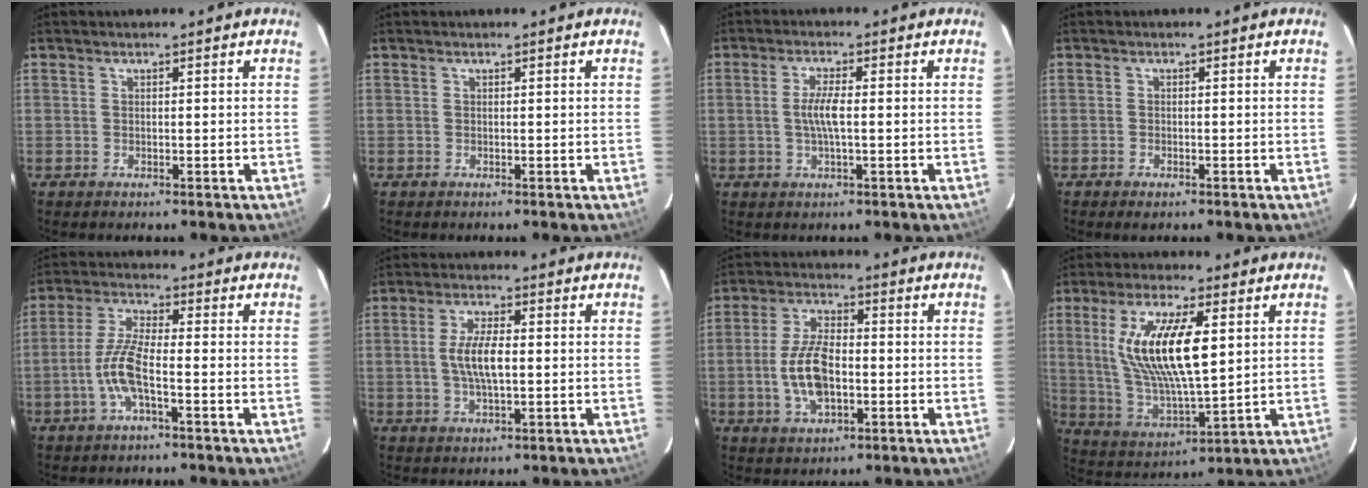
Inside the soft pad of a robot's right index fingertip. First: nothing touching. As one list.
[{"total": 0.0}, {"total": 4.2, "force": [-0.3, 0.6, 4.1], "torque": [-0.080, 0.000, -0.004]}, {"total": 1.3, "force": [-1.0, 0.6, 0.7], "torque": [-0.016, -0.003, -0.020]}, {"total": 7.5, "force": [-2.7, 1.4, 6.9], "torque": [-0.151, 0.003, -0.056]}, {"total": 6.4, "force": [-0.2, 2.0, 6.1], "torque": [-0.119, 0.001, -0.002]}, {"total": 10.1, "force": [-1.9, 5.0, 8.6], "torque": [-0.177, 0.004, -0.031]}, {"total": 16.4, "force": [4.1, 5.1, 15.0], "torque": [-0.292, -0.002, 0.089]}]